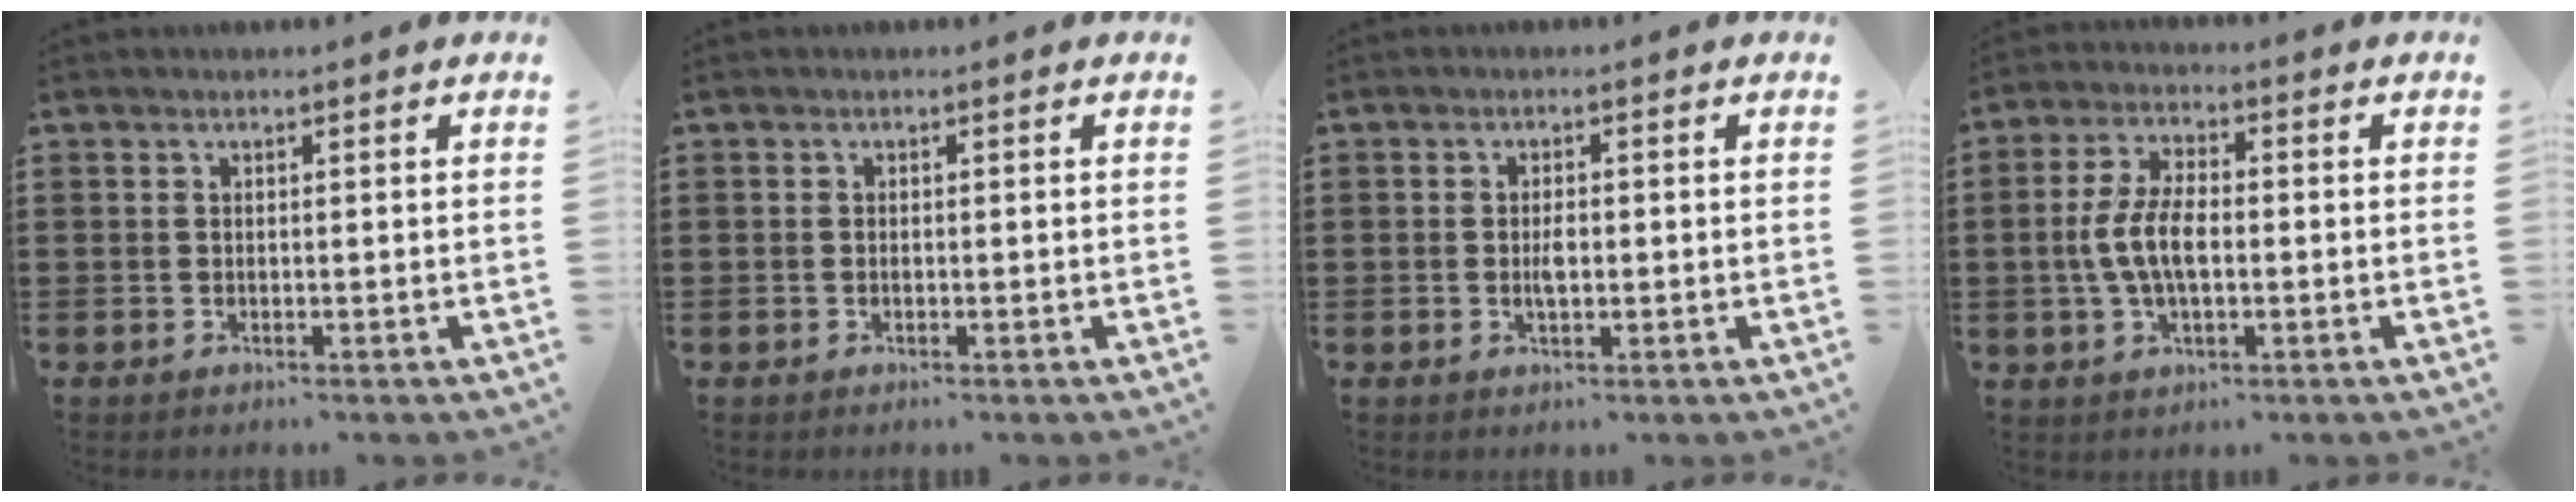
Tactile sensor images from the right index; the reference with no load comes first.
{"total": 0.0}
{"total": 2.5, "force": [-0.2, 0.9, 2.3], "torque": [-0.043, 0.000, -0.003]}
{"total": 7.0, "force": [-0.9, 3.2, 6.2], "torque": [-0.145, -0.004, -0.025]}